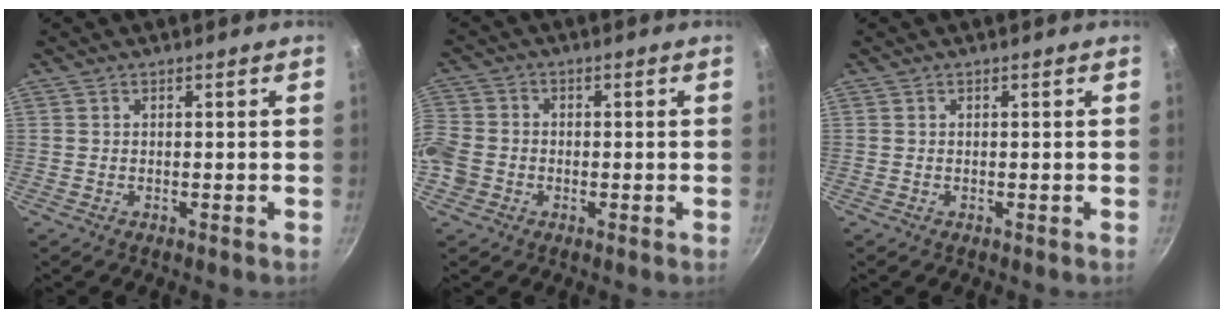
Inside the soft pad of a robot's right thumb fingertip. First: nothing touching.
{"total": 8.4, "force": [-2.5, 7.2, 3.6], "torque": [-0.080, 0.021, -0.062]}
{"total": 0.0}